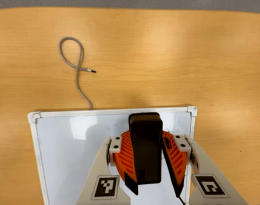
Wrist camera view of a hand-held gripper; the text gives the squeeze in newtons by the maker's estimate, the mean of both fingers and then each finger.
{"total": 9.8, "left": 9.5, "right": 10.0}